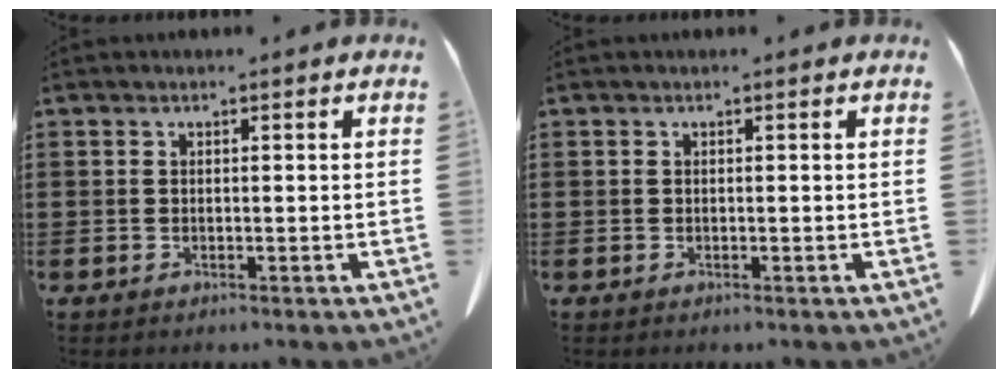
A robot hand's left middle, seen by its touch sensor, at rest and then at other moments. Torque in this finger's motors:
{"motor_torque": [0.97, -1.17, 0.00, 0.01]}